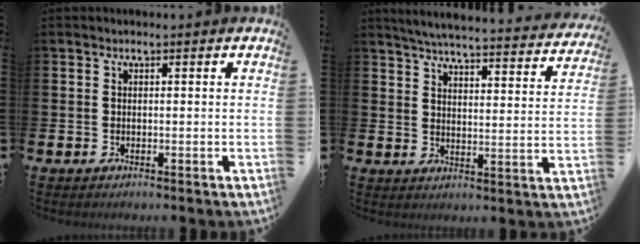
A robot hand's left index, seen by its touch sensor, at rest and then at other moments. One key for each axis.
{"total": 5.3, "fx": 5.1, "fy": 0.2, "fz": 1.4, "tx": -0.040, "ty": -0.044, "tz": 0.083}